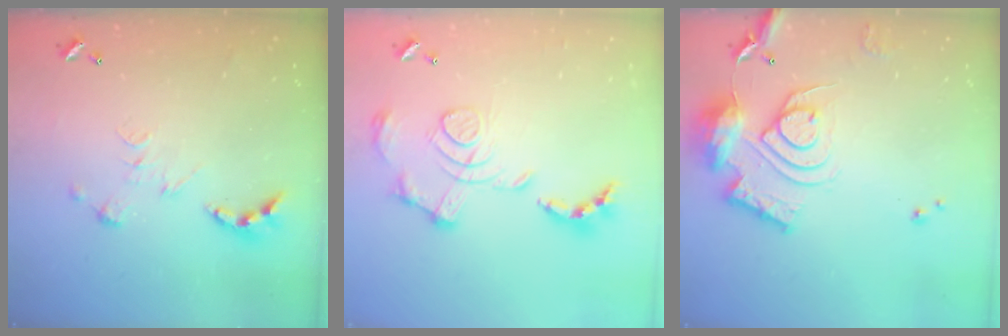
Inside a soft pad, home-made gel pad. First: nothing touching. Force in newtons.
{"total": 1.7, "press": 1.1, "slide": 1.3}
{"total": 15.8, "press": 15.8, "slide": 1.0}